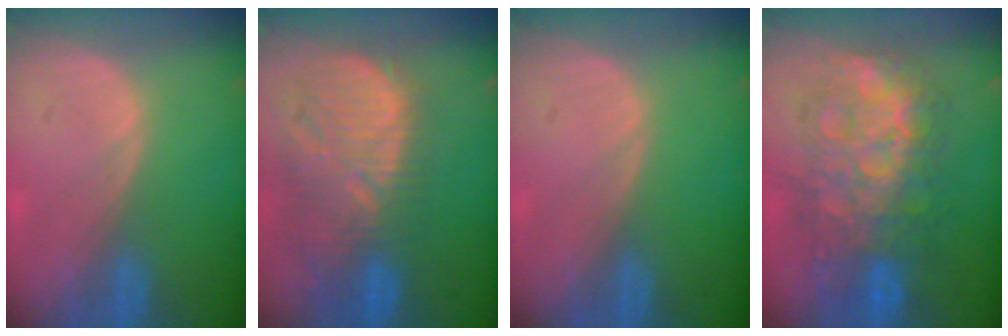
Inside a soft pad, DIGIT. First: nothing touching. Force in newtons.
{"total": 12.8, "press": 11.3, "slide": 6.0}
{"total": 0.0}
{"total": 12.1, "press": 12.0, "slide": 1.2}